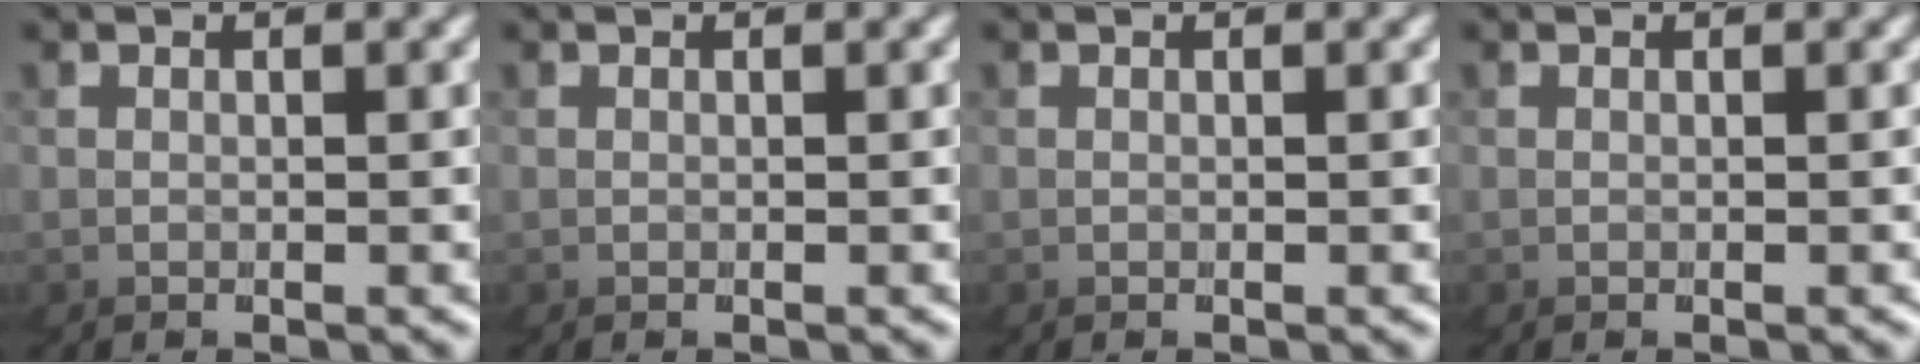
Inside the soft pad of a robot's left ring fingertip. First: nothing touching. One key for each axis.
{"total": 0.0}
{"total": 0.0}
{"total": 0.0}